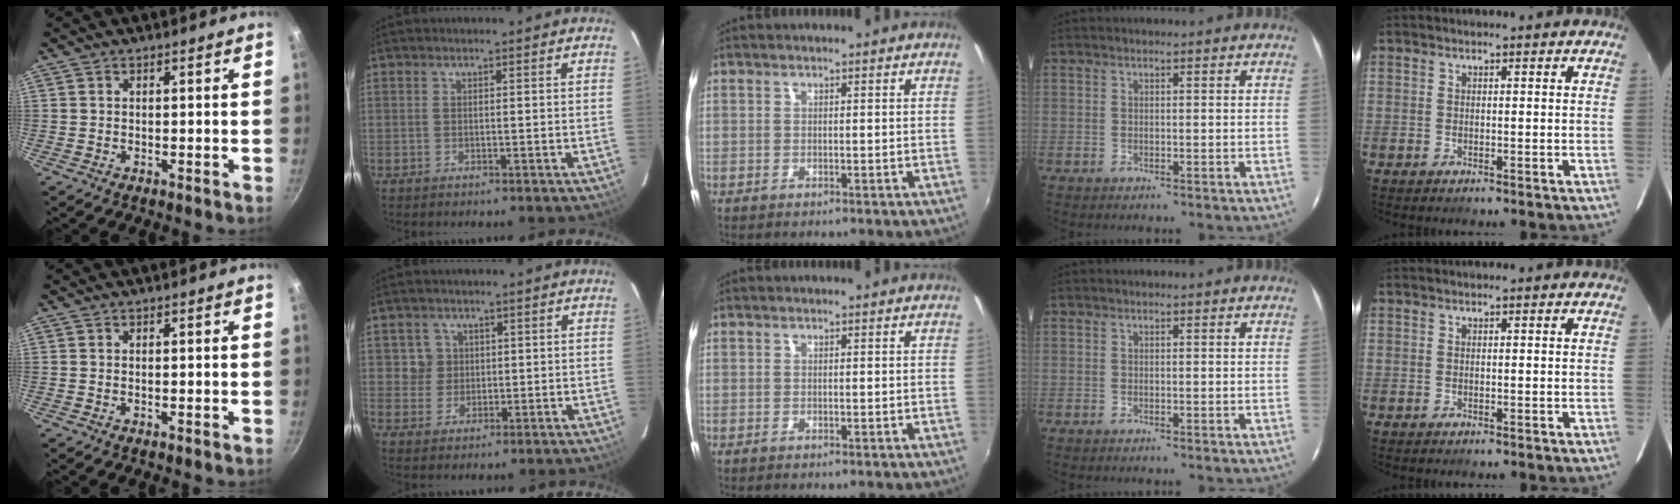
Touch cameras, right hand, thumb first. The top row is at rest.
{"index": {"total": 3.7, "force": [0.8, 3.6, 0.1], "torque": [0.013, 0.019, 0.013]}}